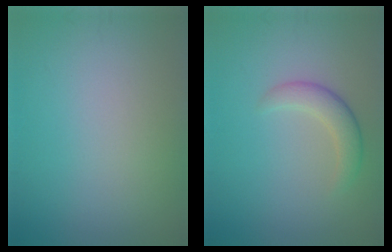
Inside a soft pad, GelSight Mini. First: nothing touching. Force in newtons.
{"total": 2.5, "press": 2.5, "slide": 0.2}